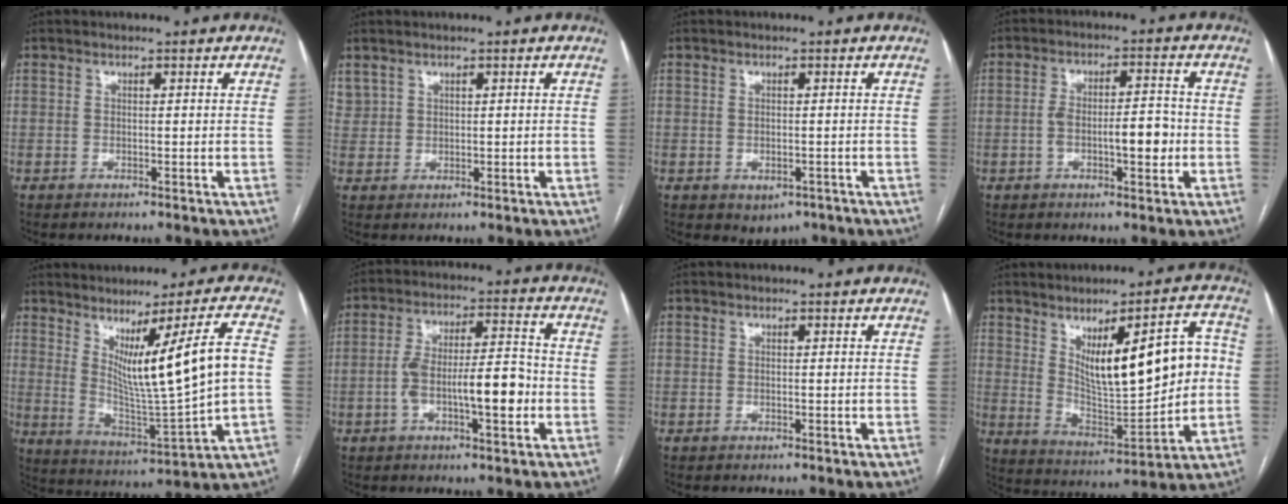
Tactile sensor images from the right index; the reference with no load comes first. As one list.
[{"total": 2.4, "force": [1.6, 1.8, 0.4], "torque": [-0.010, 0.012, 0.041]}, {"total": 3.0, "force": [-1.4, 2.2, 1.6], "torque": [-0.013, 0.000, -0.008]}, {"total": 7.4, "force": [-1.5, 2.2, 7.0], "torque": [-0.120, 0.015, -0.023]}, {"total": 14.7, "force": [2.4, -0.5, 14.5], "torque": [-0.240, -0.018, 0.051]}, {"total": 10.9, "force": [-2.7, 2.6, 10.3], "torque": [-0.179, 0.021, -0.042]}, {"total": 0.0}, {"total": 17.3, "force": [3.0, 4.9, 16.4], "torque": [-0.250, 0.015, 0.062]}]